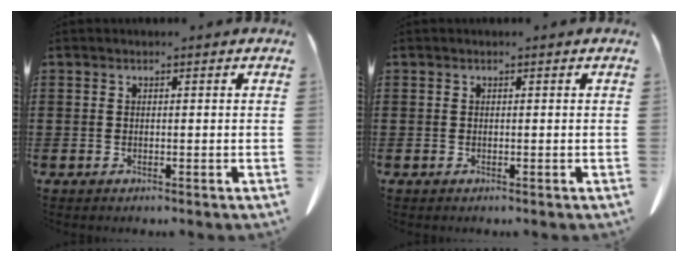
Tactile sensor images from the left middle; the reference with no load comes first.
{"total": 0.0}